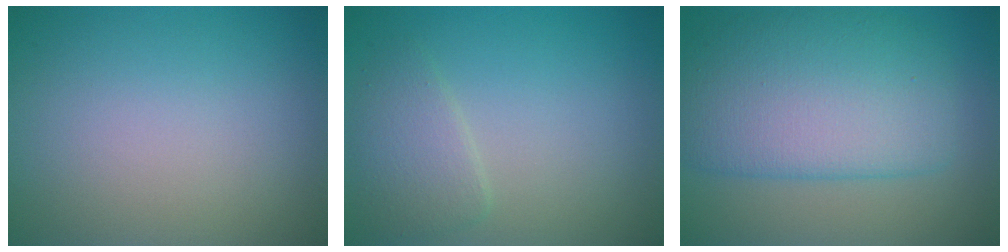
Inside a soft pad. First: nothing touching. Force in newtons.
{"total": 2.4, "press": 2.4, "slide": 0.0}
{"total": 7.9, "press": 7.9, "slide": 0.1}